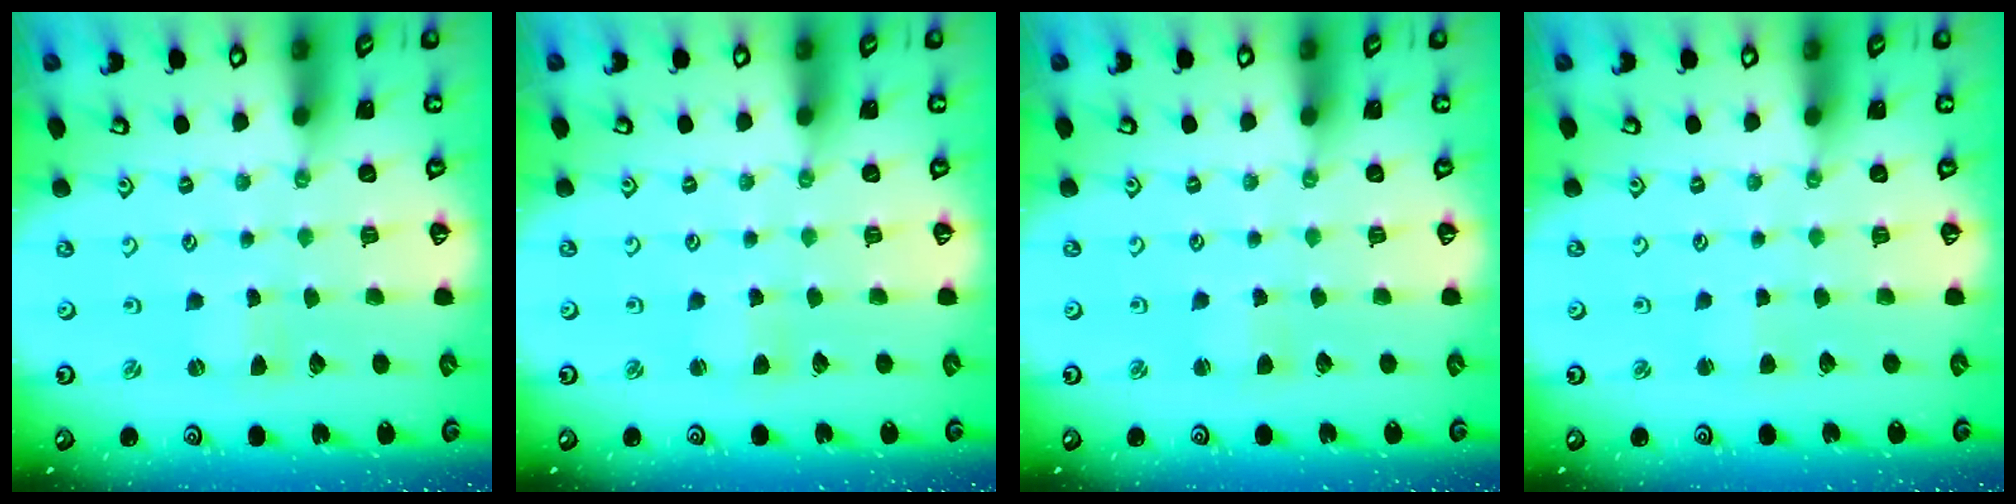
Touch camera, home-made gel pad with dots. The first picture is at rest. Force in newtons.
{"total": 2.5, "press": 2.5, "slide": 0.1}
{"total": 1.7, "press": 1.7, "slide": 0.2}
{"total": 2.5, "press": 2.5, "slide": 0.2}